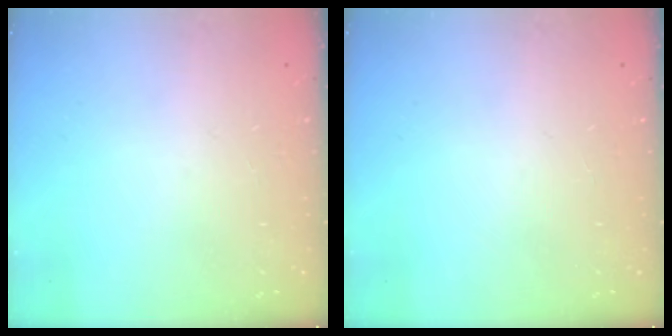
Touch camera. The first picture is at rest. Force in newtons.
{"total": 0.0}